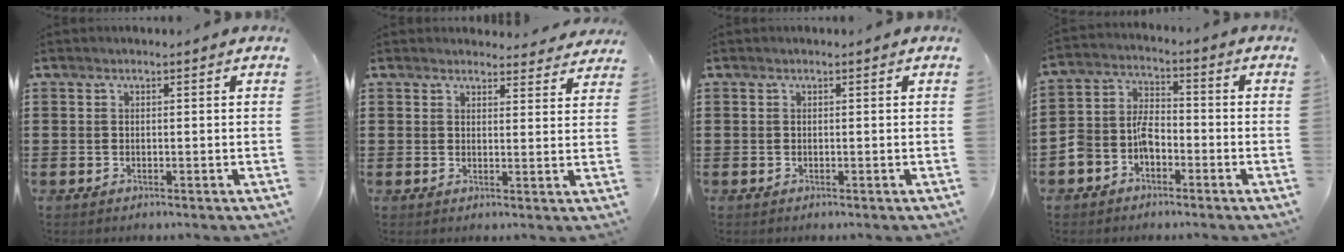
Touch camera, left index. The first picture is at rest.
{"total": 2.8, "force": [2.8, 0.6, 0.3], "torque": [-0.007, -0.010, 0.050]}
{"total": 0.0}
{"total": 5.5, "force": [-3.3, 3.6, 2.5], "torque": [-0.070, 0.013, -0.068]}